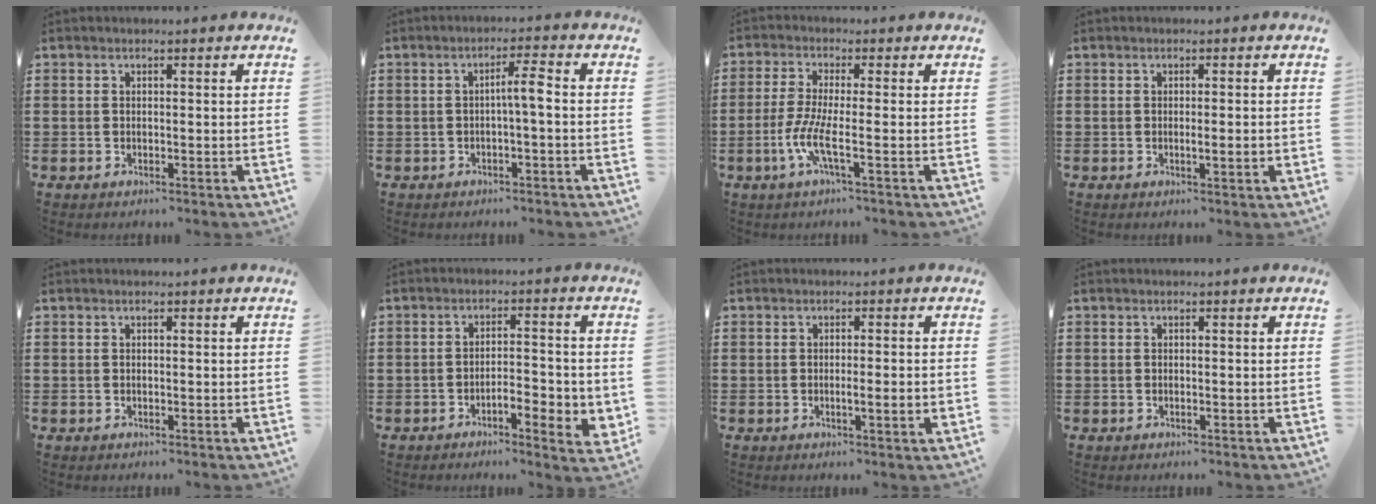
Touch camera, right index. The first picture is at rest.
{"total": 3.4, "force": [-0.4, 0.2, 3.4], "torque": [-0.063, 0.003, -0.012]}
{"total": 5.6, "force": [-1.8, 0.4, 5.3], "torque": [-0.130, -0.020, -0.043]}
{"total": 1.8, "force": [-0.3, 0.1, 1.7], "torque": [-0.028, -0.004, -0.006]}
{"total": 0.0}
{"total": 4.2, "force": [-2.0, 1.4, 3.4], "torque": [-0.056, 0.005, -0.037]}
{"total": 2.4, "force": [-0.5, 0.0, 2.3], "torque": [-0.037, -0.005, -0.011]}
{"total": 0.0}